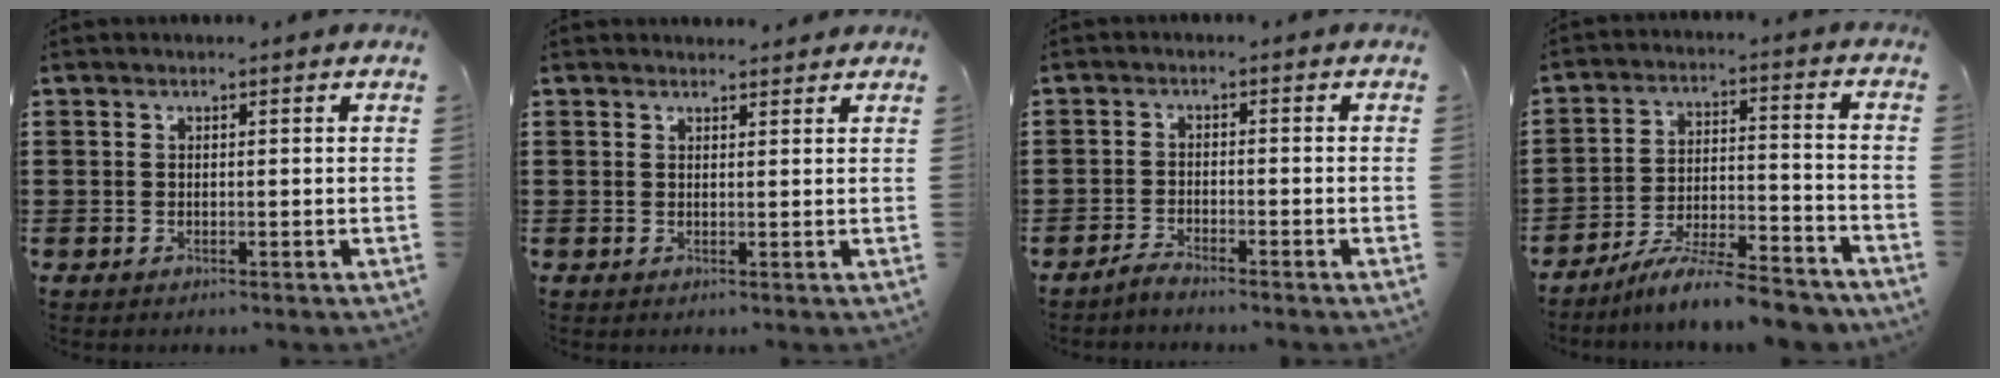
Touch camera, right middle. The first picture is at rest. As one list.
[{"total": 1.4, "force": [1.3, 0.3, 0.1], "torque": [0.004, -0.001, 0.024]}, {"total": 1.9, "force": [-1.8, -0.1, 0.6], "torque": [-0.021, -0.003, -0.037]}, {"total": 8.7, "force": [-8.1, 0.3, 3.3], "torque": [-0.052, 0.010, -0.153]}]